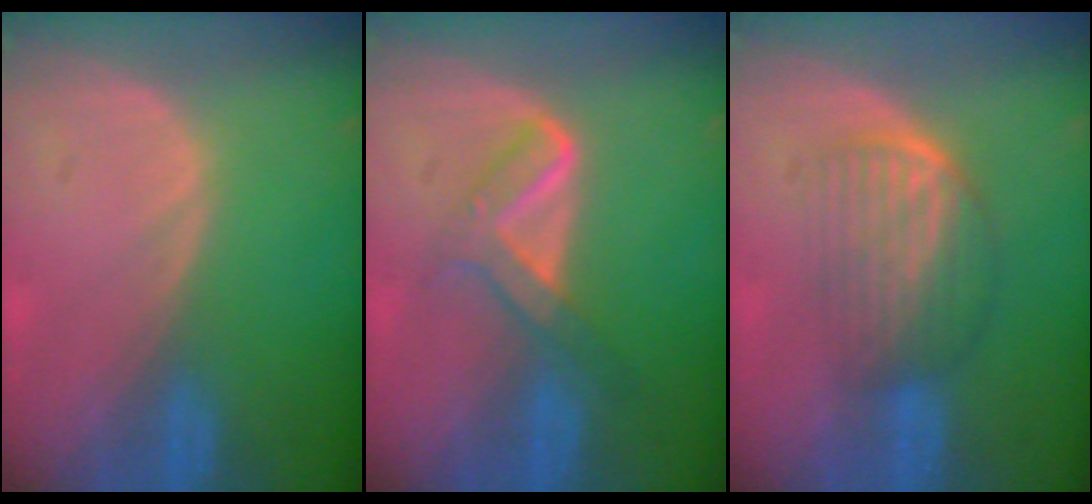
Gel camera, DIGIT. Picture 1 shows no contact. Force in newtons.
{"total": 5.1, "press": 4.9, "slide": 1.5}
{"total": 7.2, "press": 6.1, "slide": 4.0}